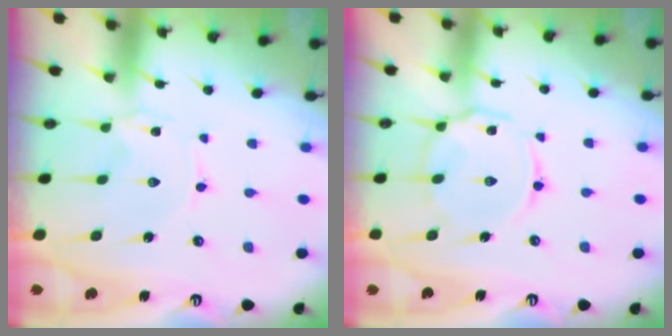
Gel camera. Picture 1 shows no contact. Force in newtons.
{"total": 10.0, "press": 10.0, "slide": 0.8}